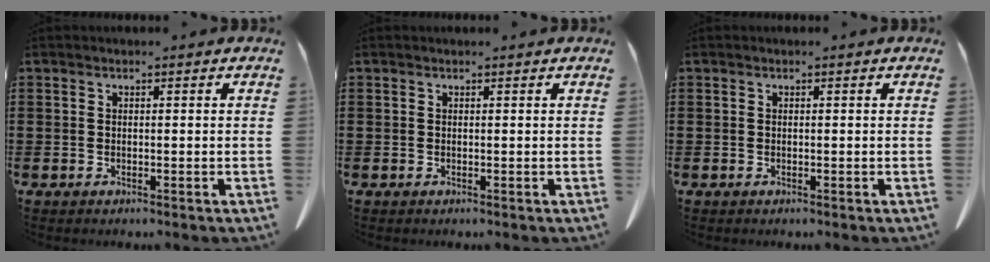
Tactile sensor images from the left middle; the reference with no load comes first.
{"total": 0.0}
{"total": 0.0}